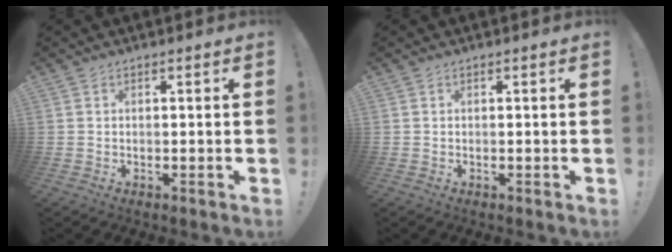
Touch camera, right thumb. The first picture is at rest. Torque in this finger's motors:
{"motor_torque": [0.01, -0.03, -0.06, 0.07, 0.00]}